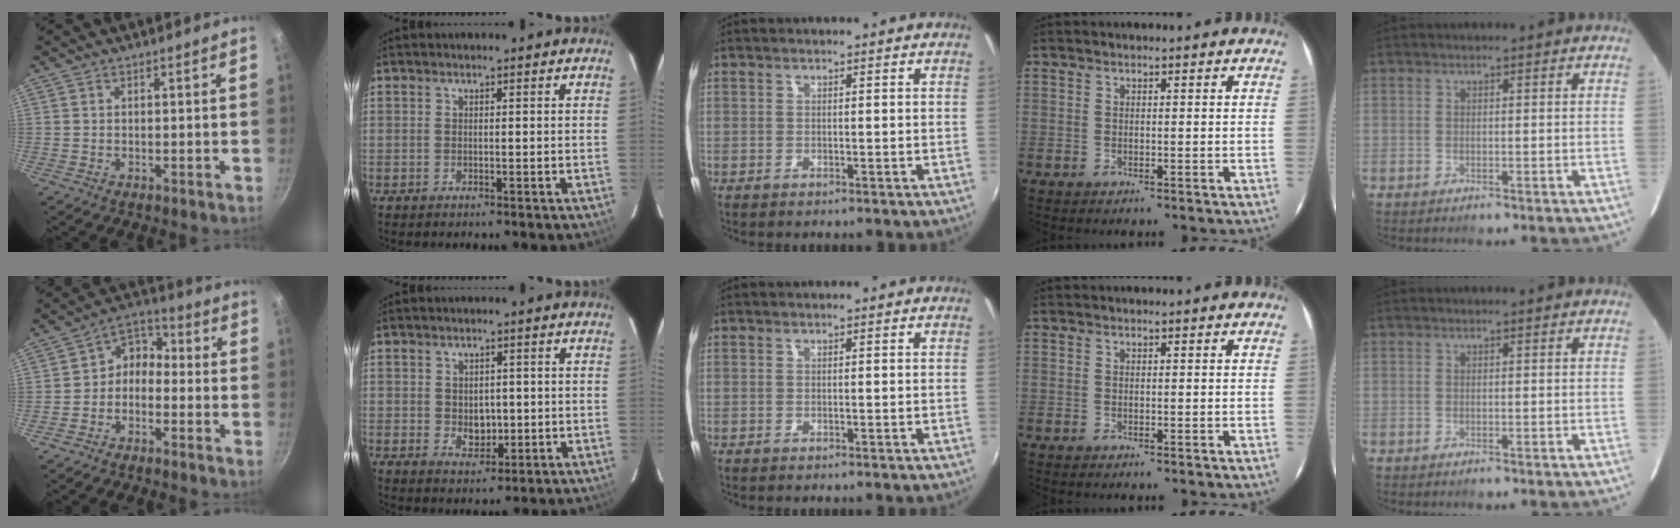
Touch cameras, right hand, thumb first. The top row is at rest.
{"thumb": {"total": 6.1, "force": [-2.2, 4.6, 3.3], "torque": [-0.032, 0.047, -0.056]}, "index": {"total": 4.3, "force": [-0.2, 3.5, 2.5], "torque": [-0.039, -0.001, 0.004]}}